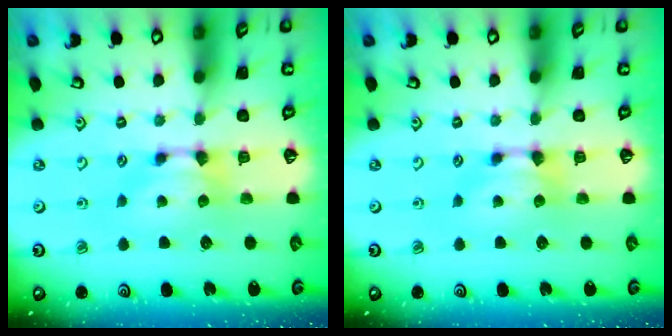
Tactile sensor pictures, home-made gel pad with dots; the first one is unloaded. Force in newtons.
{"total": 0.0}